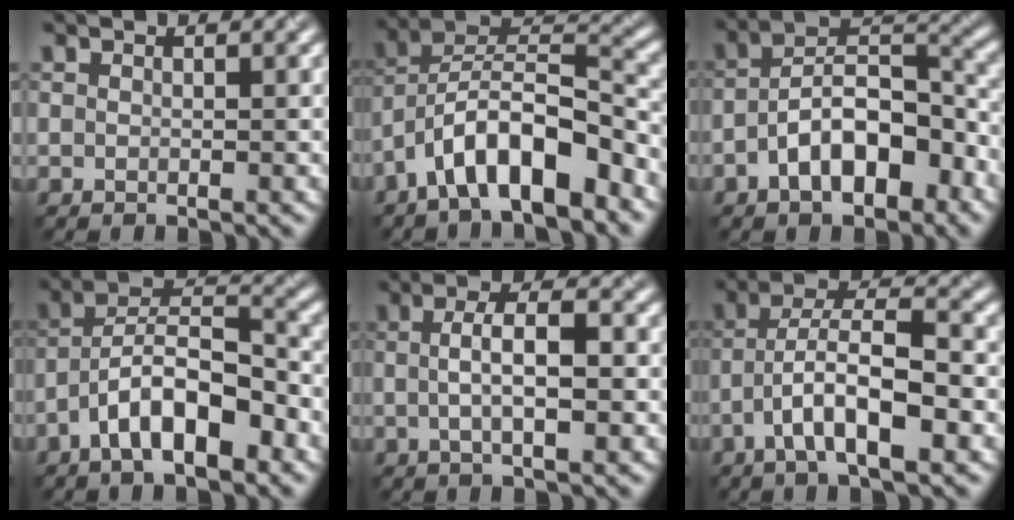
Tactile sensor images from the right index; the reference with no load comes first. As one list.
[{"total": 8.8, "force": [-5.8, 2.5, 6.2], "torque": [-0.102, 0.029, -0.090]}, {"total": 7.9, "force": [-4.1, 3.3, 5.9], "torque": [-0.097, 0.025, -0.062]}, {"total": 7.5, "force": [-4.5, 2.3, 5.6], "torque": [-0.096, 0.028, -0.072]}, {"total": 3.4, "force": [-0.6, 0.6, 3.3], "torque": [-0.063, 0.011, 0.003]}, {"total": 7.1, "force": [-3.3, 1.7, 6.1], "torque": [-0.113, 0.022, -0.051]}]